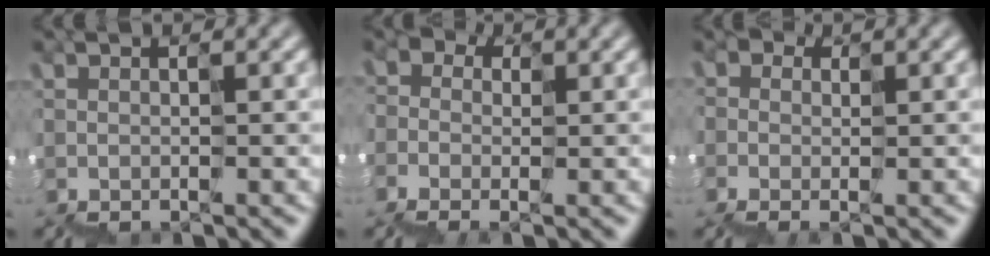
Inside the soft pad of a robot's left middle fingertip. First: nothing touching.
{"total": 2.0, "force": [-1.1, 1.6, 0.2], "torque": [-0.024, 0.005, -0.022]}
{"total": 1.2, "force": [-0.6, 1.0, 0.2], "torque": [-0.022, 0.000, -0.008]}